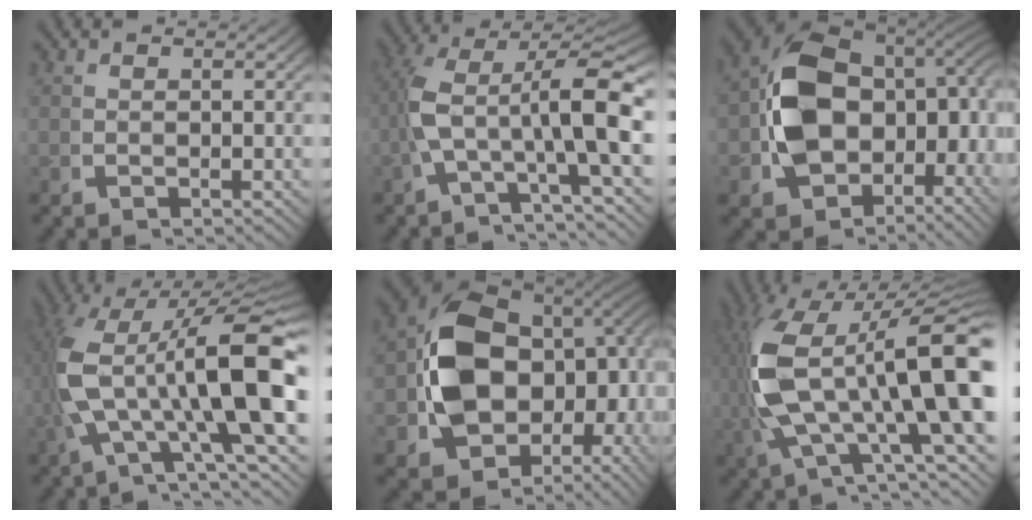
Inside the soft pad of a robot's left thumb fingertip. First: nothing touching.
{"total": 9.5, "force": [-0.2, 5.0, 8.1], "torque": [-0.157, -0.025, 0.007]}
{"total": 19.3, "force": [-0.4, 13.7, 13.6], "torque": [-0.280, -0.059, 0.020]}
{"total": 16.5, "force": [-0.4, 8.3, 14.2], "torque": [-0.271, -0.025, 0.013]}
{"total": 23.3, "force": [-1.7, 17.1, 15.8], "torque": [-0.309, -0.072, -0.002]}
{"total": 18.8, "force": [0.1, 10.7, 15.4], "torque": [-0.293, -0.017, 0.011]}